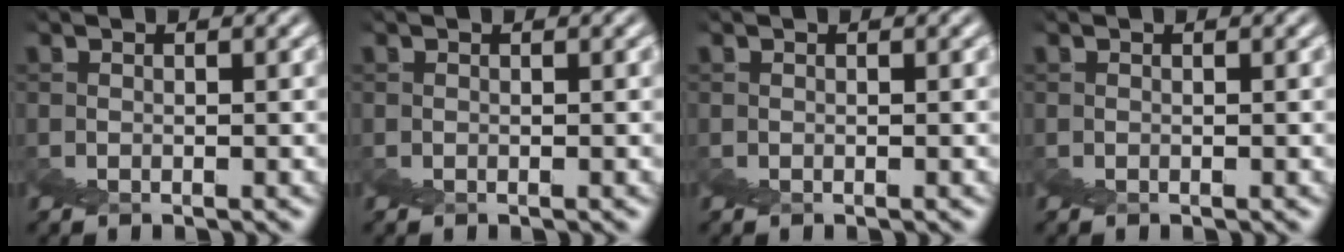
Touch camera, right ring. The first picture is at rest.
{"total": 0.0}
{"total": 0.0}
{"total": 0.0}